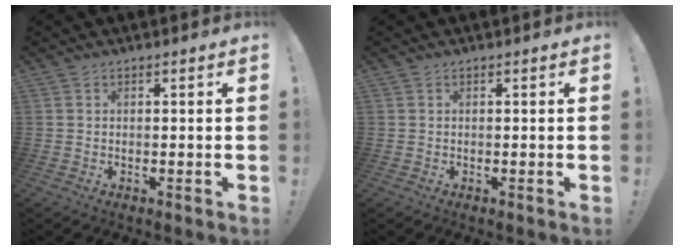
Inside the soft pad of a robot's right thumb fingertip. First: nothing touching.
{"total": 0.0}